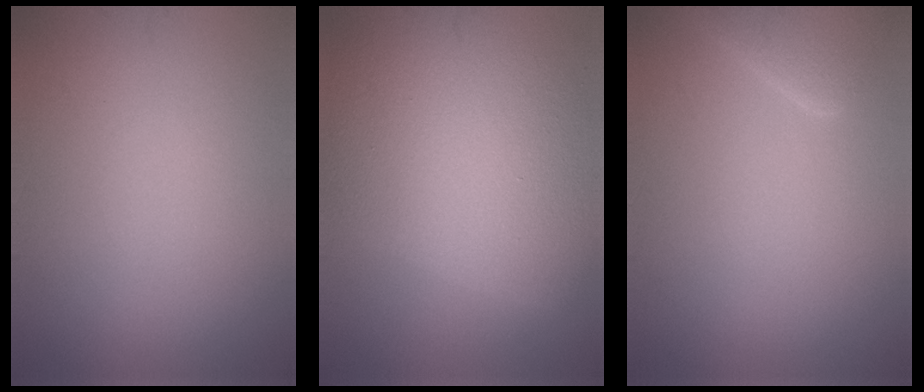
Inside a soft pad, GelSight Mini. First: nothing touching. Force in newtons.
{"total": 12.5, "press": 12.5, "slide": 0.3}
{"total": 2.8, "press": 2.8, "slide": 0.2}